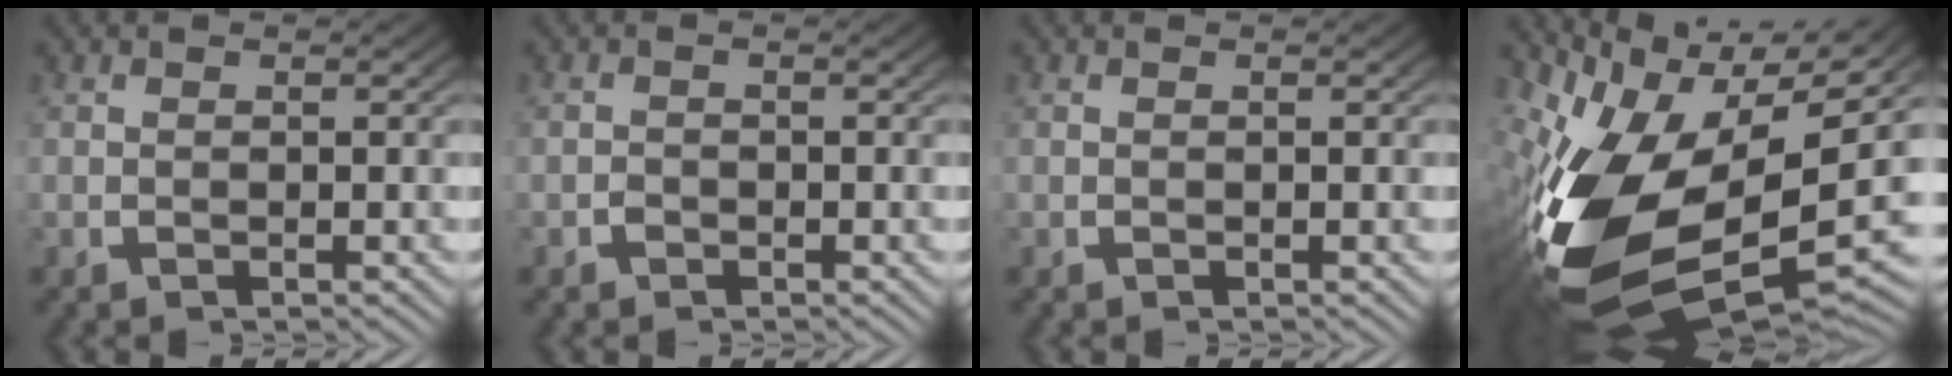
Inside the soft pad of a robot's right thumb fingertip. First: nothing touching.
{"total": 0.7, "force": [-0.6, 0.3, 0.1], "torque": [-0.002, -0.003, -0.013]}
{"total": 0.0}
{"total": 19.5, "force": [-2.5, 11.4, 15.7], "torque": [-0.329, -0.064, -0.007]}